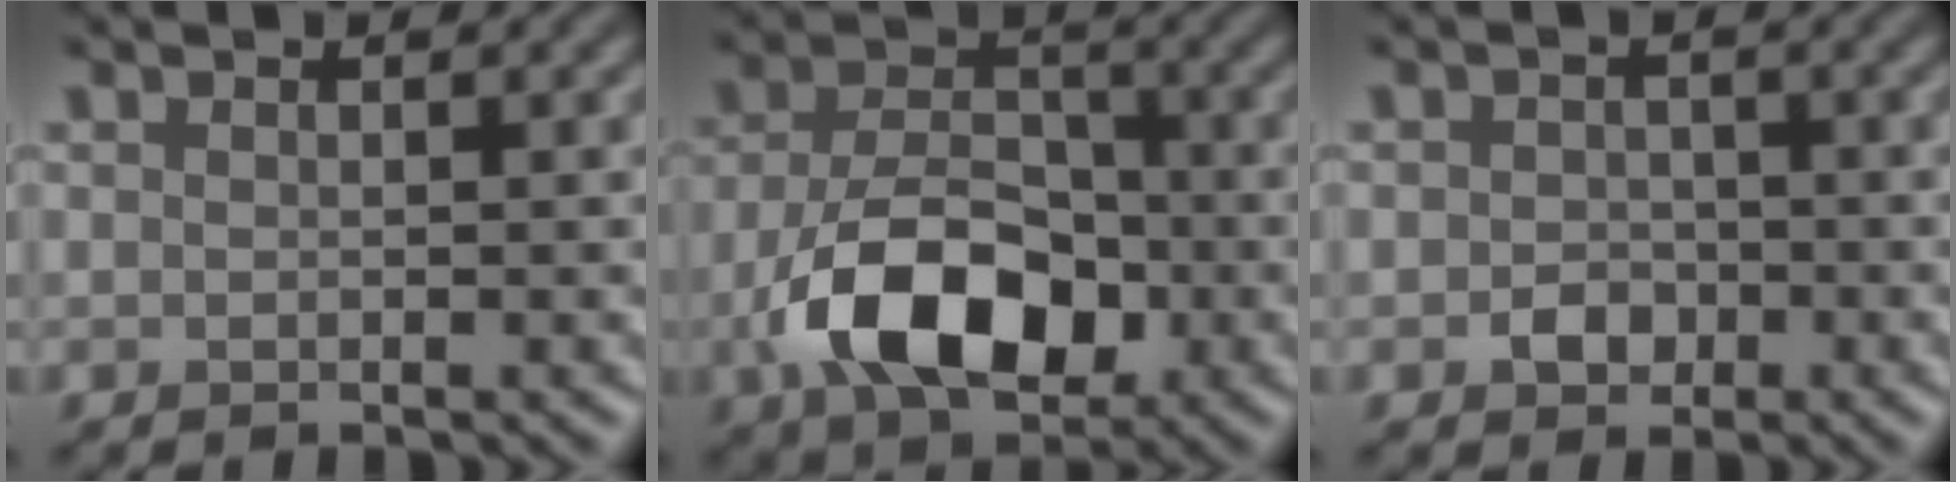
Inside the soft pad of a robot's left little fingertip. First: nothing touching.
{"total": 8.5, "force": [-2.9, 5.3, 6.0], "torque": [-0.118, -0.001, -0.054]}
{"total": 1.8, "force": [-0.7, 1.5, 0.8], "torque": [-0.008, -0.001, -0.016]}